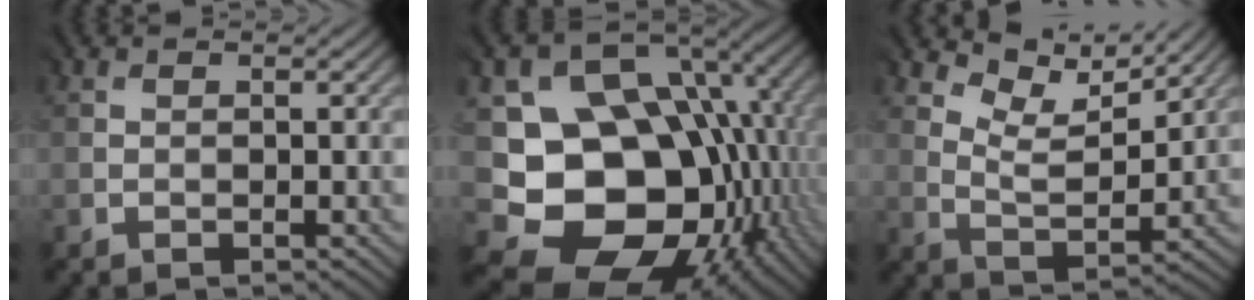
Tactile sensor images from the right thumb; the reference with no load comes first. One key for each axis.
{"total": 16.3, "fx": -2.6, "fy": 13.1, "fz": 9.3, "tx": -0.157, "ty": -0.039, "tz": -0.025}
{"total": 6.2, "fx": 5.4, "fy": 1.3, "fz": 2.8, "tx": -0.067, "ty": -0.001, "tz": 0.105}